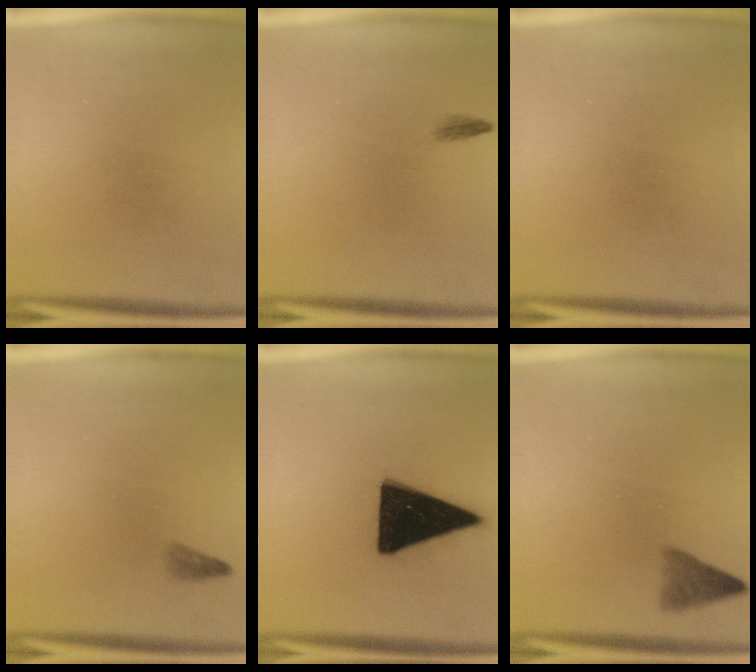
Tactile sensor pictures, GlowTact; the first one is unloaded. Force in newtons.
{"total": 0.7}
{"total": 0.0}
{"total": 0.9}
{"total": 19.4}
{"total": 2.6}